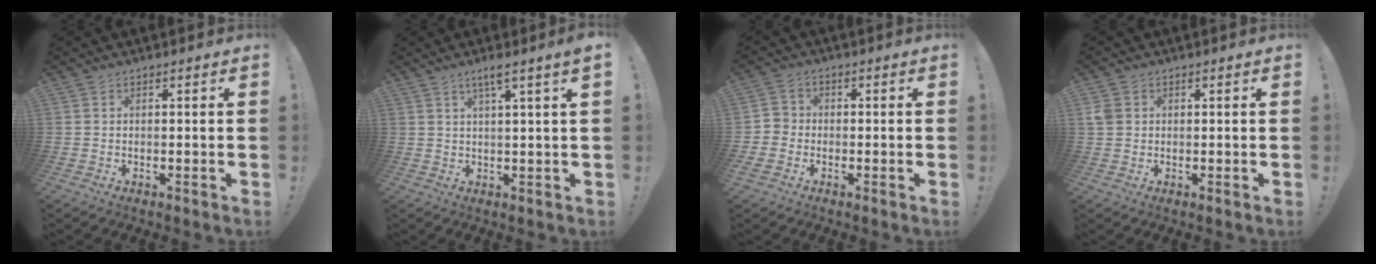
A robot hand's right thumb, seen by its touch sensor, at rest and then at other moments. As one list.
[{"total": 4.3, "force": [2.3, -0.6, 3.7], "torque": [-0.065, -0.007, 0.033]}, {"total": 4.1, "force": [-1.9, 3.4, 1.3], "torque": [-0.028, 0.006, -0.038]}, {"total": 3.0, "force": [0.9, 2.5, 1.4], "torque": [-0.027, 0.005, 0.020]}]